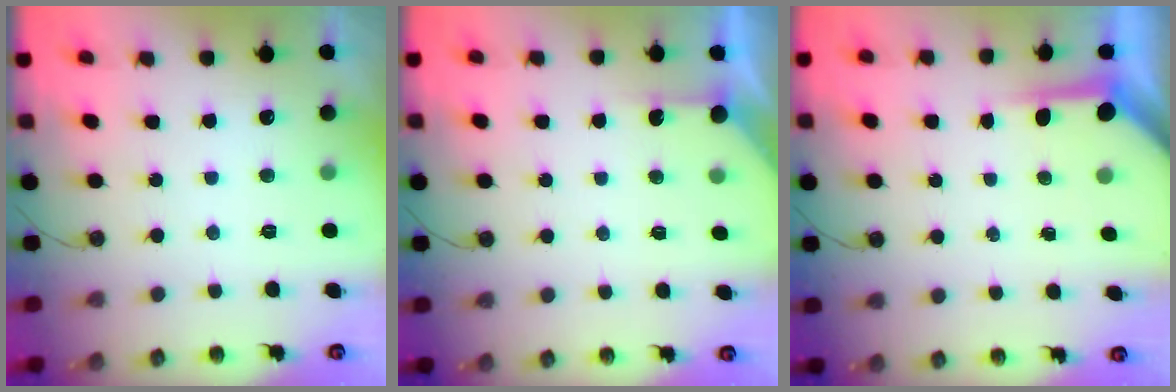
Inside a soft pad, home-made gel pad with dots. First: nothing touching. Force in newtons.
{"total": 2.3, "press": 2.3, "slide": 0.2}
{"total": 3.9, "press": 3.9, "slide": 0.5}